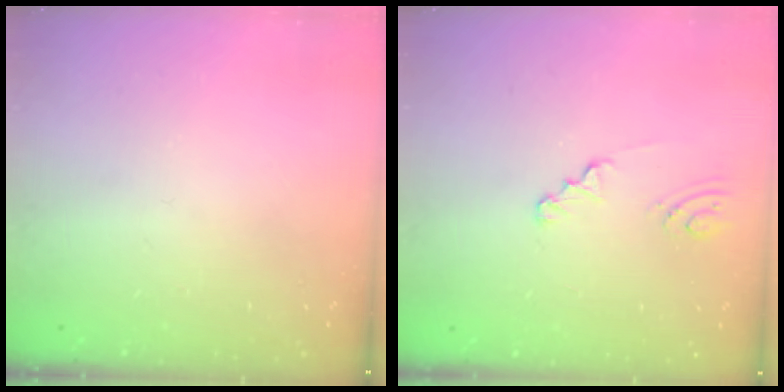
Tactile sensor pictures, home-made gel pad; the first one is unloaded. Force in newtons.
{"total": 2.2, "press": 2.2, "slide": 0.3}